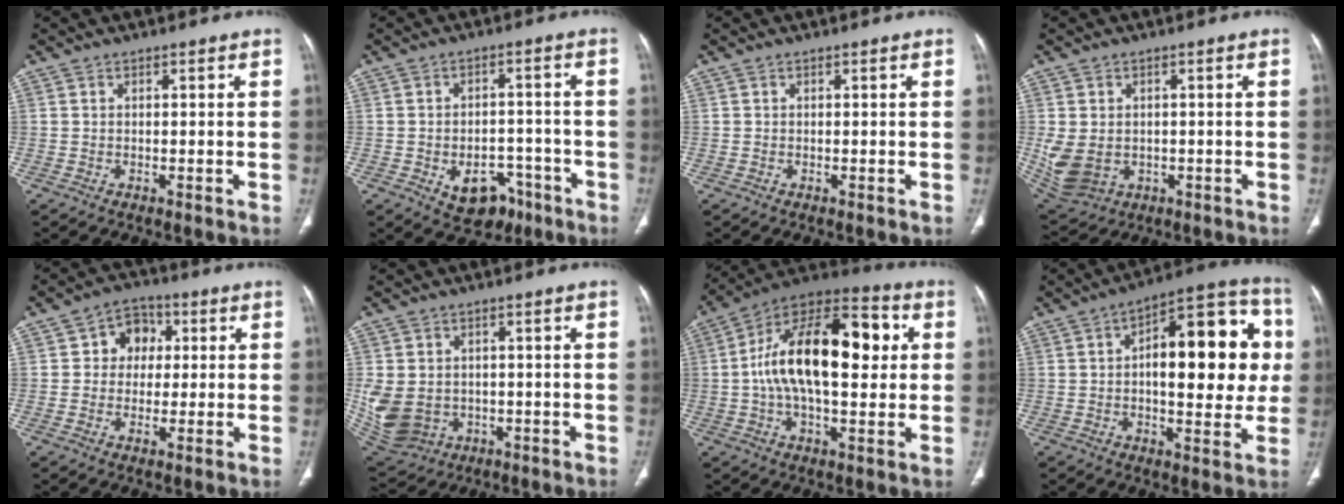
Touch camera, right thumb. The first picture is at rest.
{"total": 9.4, "force": [-4.6, 6.5, 5.0], "torque": [-0.041, 0.035, -0.053]}
{"total": 0.0}
{"total": 9.2, "force": [-0.8, 7.1, 5.8], "torque": [-0.117, -0.005, 0.007]}
{"total": 7.4, "force": [1.4, 6.2, 3.8], "torque": [-0.014, 0.004, 0.014]}
{"total": 13.5, "force": [-1.7, 11.1, 7.6], "torque": [-0.180, -0.003, -0.003]}
{"total": 23.2, "force": [2.8, 11.4, 20.1], "torque": [-0.318, 0.028, 0.034]}
{"total": 22.3, "force": [2.6, 10.0, 19.8], "torque": [-0.227, 0.025, 0.027]}